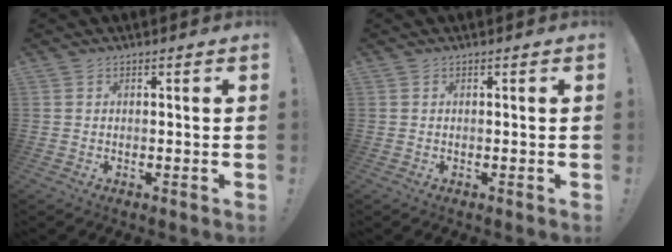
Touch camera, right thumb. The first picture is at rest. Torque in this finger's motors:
{"motor_torque": [0.00, 0.00, 0.07, -0.07, 0.00]}